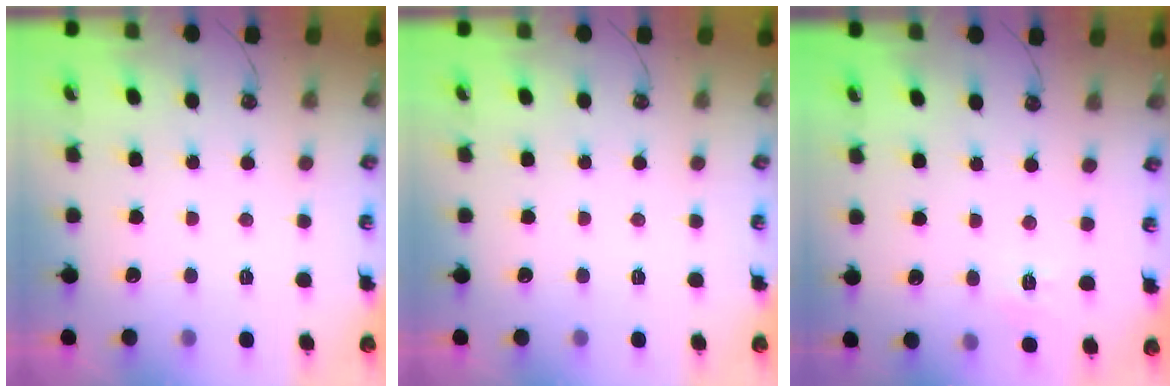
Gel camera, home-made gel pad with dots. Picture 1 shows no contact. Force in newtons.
{"total": 0.0}
{"total": 2.7, "press": 2.7, "slide": 0.5}